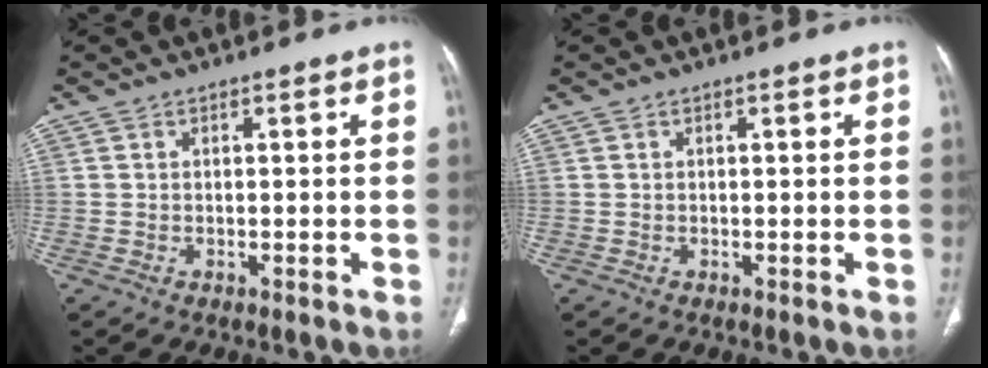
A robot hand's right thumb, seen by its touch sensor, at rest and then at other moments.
{"total": 0.0}